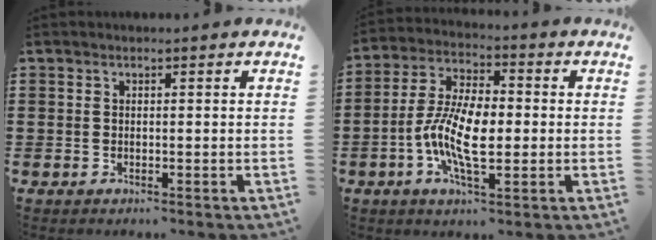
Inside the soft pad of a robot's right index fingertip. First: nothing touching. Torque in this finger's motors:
{"motor_torque": [2.14, 0.00, 1.05, 0.21]}